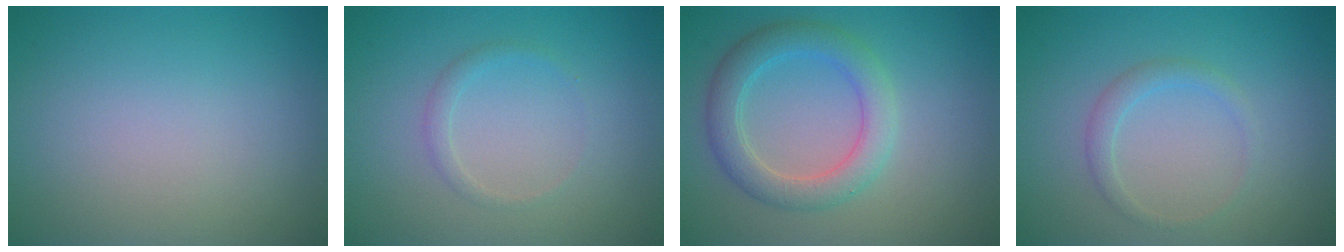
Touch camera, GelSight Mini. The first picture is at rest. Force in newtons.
{"total": 1.1, "press": 1.1, "slide": 0.0}
{"total": 4.0, "press": 4.0, "slide": 0.0}
{"total": 1.5, "press": 1.5, "slide": 0.1}